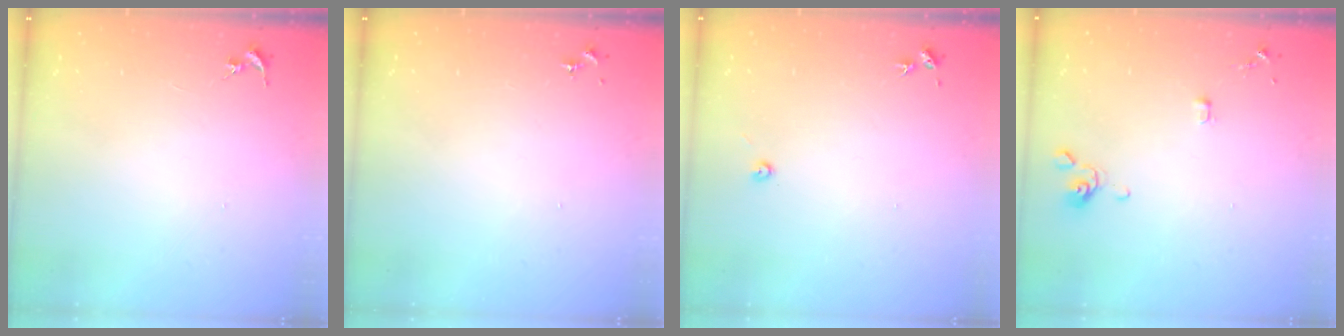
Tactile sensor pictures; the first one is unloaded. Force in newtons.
{"total": 0.0}
{"total": 4.1, "press": 4.1, "slide": 0.4}
{"total": 4.0, "press": 4.0, "slide": 0.8}